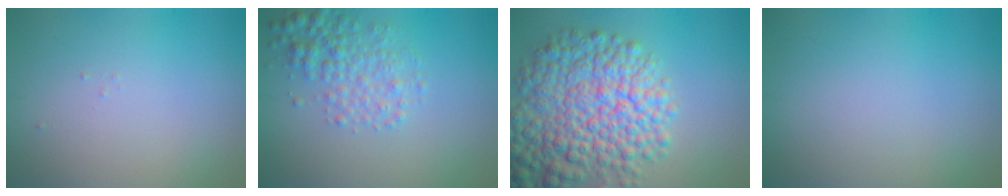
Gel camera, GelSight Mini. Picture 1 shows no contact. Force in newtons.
{"total": 3.3, "press": 3.3, "slide": 0.1}
{"total": 10.7, "press": 10.7, "slide": 0.4}
{"total": 0.0}